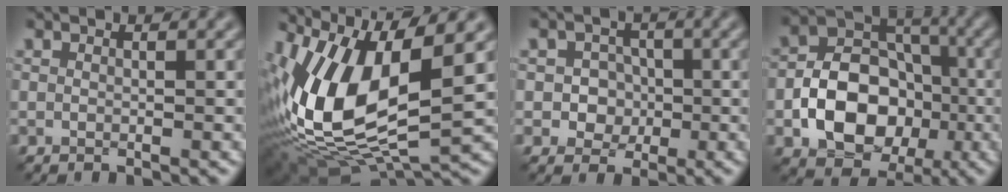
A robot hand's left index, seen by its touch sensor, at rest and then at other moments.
{"total": 13.9, "force": [1.9, 6.5, 12.1], "torque": [-0.249, -0.010, 0.029]}
{"total": 3.2, "force": [-0.7, 2.8, 1.3], "torque": [-0.001, 0.000, -0.028]}
{"total": 9.4, "force": [-2.6, 6.8, 5.9], "torque": [-0.098, -0.001, -0.048]}